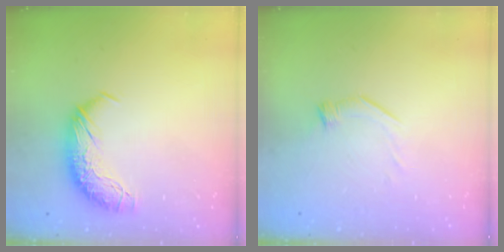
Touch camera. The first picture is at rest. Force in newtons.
{"total": 5.8, "press": 5.7, "slide": 1.1}